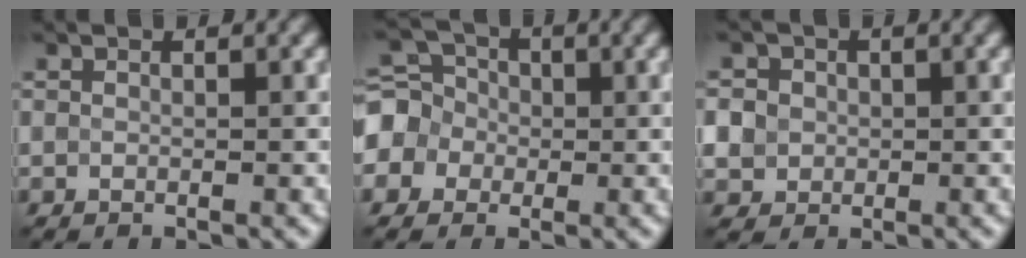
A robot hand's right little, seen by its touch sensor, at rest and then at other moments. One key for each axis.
{"total": 5.6, "fx": -1.0, "fy": 5.2, "fz": 1.8, "tx": -0.046, "ty": 0.017, "tz": -0.049}
{"total": 4.6, "fx": 0.6, "fy": 4.3, "fz": 1.5, "tx": -0.035, "ty": 0.028, "tz": -0.006}